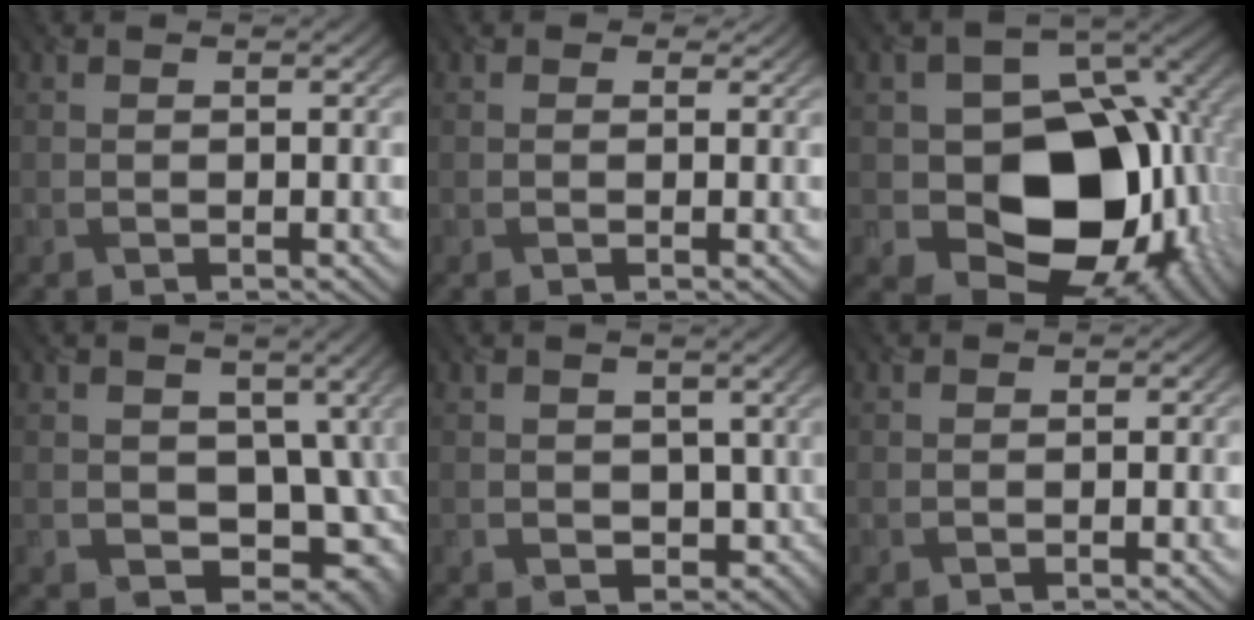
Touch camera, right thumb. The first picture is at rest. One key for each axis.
{"total": 0.8, "fx": 0.3, "fy": 0.7, "fz": -0.2, "tx": 0.004, "ty": -0.007, "tz": 0.005}
{"total": 15.6, "fx": -2.6, "fy": 11.7, "fz": 9.9, "tx": -0.128, "ty": -0.024, "tz": -0.044}
{"total": 9.0, "fx": -0.6, "fy": 7.0, "fz": 5.7, "tx": -0.081, "ty": -0.039, "tz": -0.002}
{"total": 3.6, "fx": -0.7, "fy": 3.3, "fz": 1.2, "tx": -0.028, "ty": -0.027, "tz": -0.007}
{"total": 1.3, "fx": -0.7, "fy": 1.1, "fz": 0.2, "tx": 0.007, "ty": -0.007, "tz": -0.005}